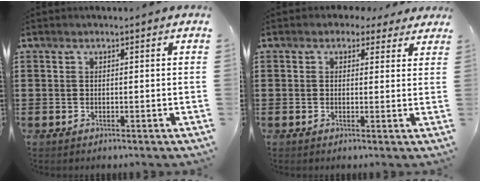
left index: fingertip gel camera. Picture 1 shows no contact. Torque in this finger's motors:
{"motor_torque": [2.14, 0.00, 0.36, 0.04]}